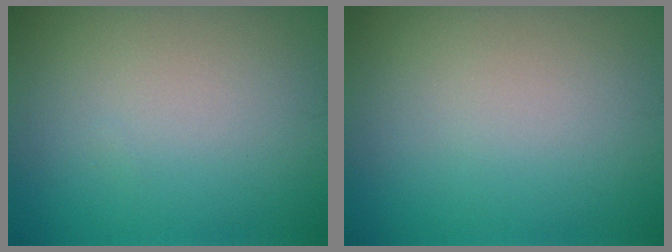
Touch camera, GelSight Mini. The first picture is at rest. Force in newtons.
{"total": 0.0}